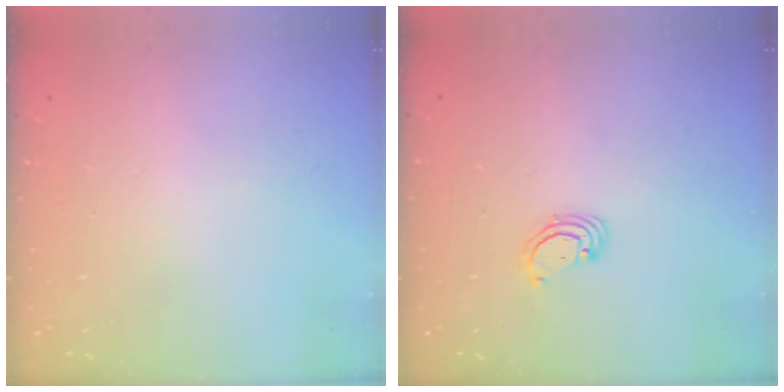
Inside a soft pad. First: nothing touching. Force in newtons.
{"total": 2.8, "press": 2.8, "slide": 0.2}